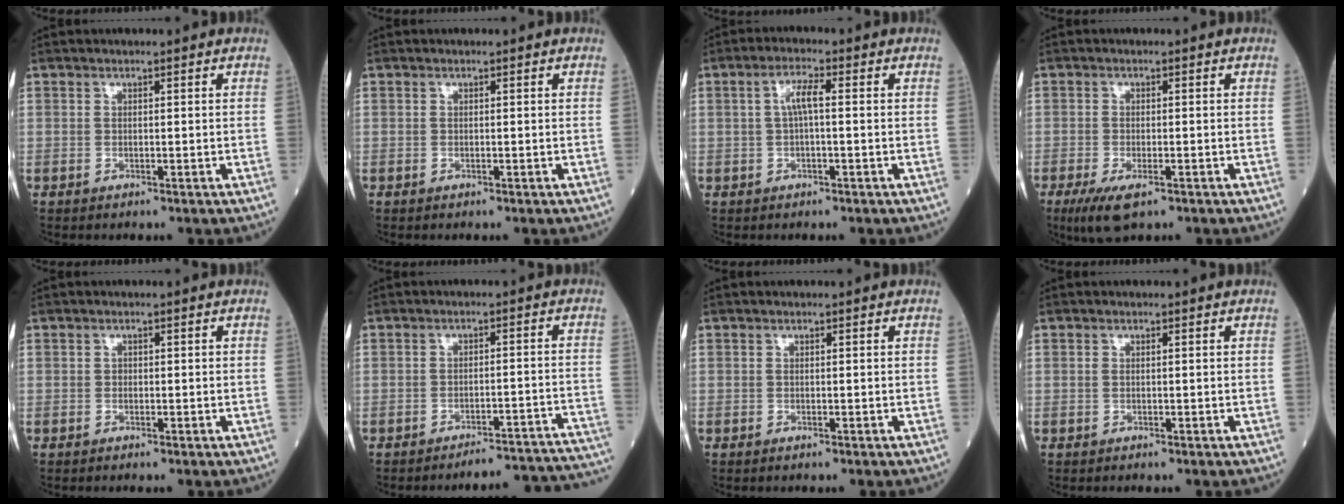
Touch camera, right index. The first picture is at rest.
{"total": 0.0}
{"total": 3.4, "force": [0.3, 0.5, 3.3], "torque": [-0.066, 0.011, 0.006]}
{"total": 5.3, "force": [-2.9, 1.6, 4.1], "torque": [-0.079, -0.015, -0.046]}
{"total": 0.6, "force": [-0.1, 0.5, 0.3], "torque": [-0.004, 0.001, -0.002]}
{"total": 15.0, "force": [-14.8, -0.2, 2.3], "torque": [0.020, 0.017, -0.171]}
{"total": 0.0}
{"total": 0.6, "force": [0.1, 0.3, 0.5], "torque": [-0.015, 0.004, 0.004]}